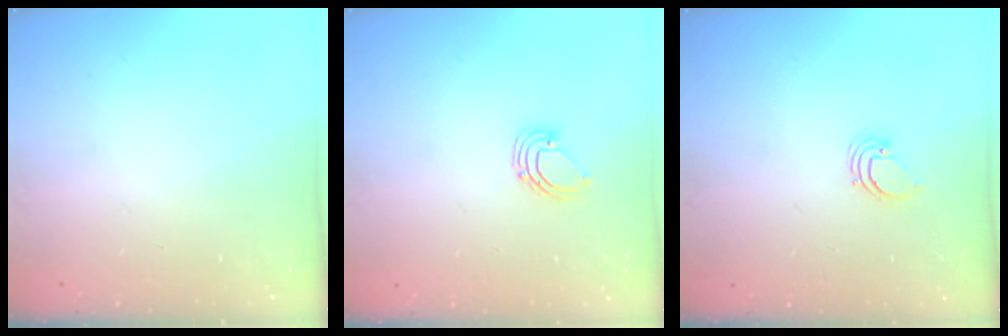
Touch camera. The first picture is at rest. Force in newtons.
{"total": 2.6, "press": 2.6, "slide": 0.2}
{"total": 1.9, "press": 1.9, "slide": 0.1}